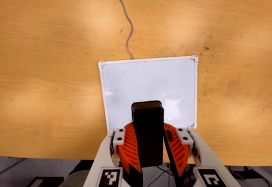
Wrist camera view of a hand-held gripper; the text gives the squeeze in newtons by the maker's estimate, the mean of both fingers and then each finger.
{"total": 8.9, "left": 9.1, "right": 8.6}